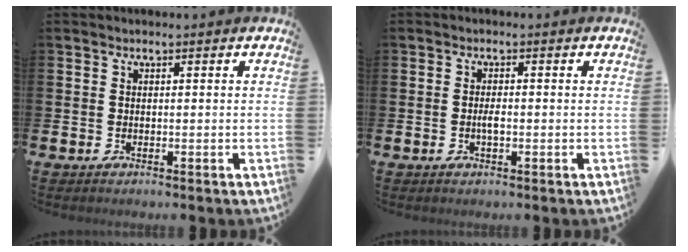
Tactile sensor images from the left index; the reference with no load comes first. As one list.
[{"total": 1.5, "force": [-0.3, 0.5, 1.3], "torque": [-0.026, 0.002, -0.007]}]